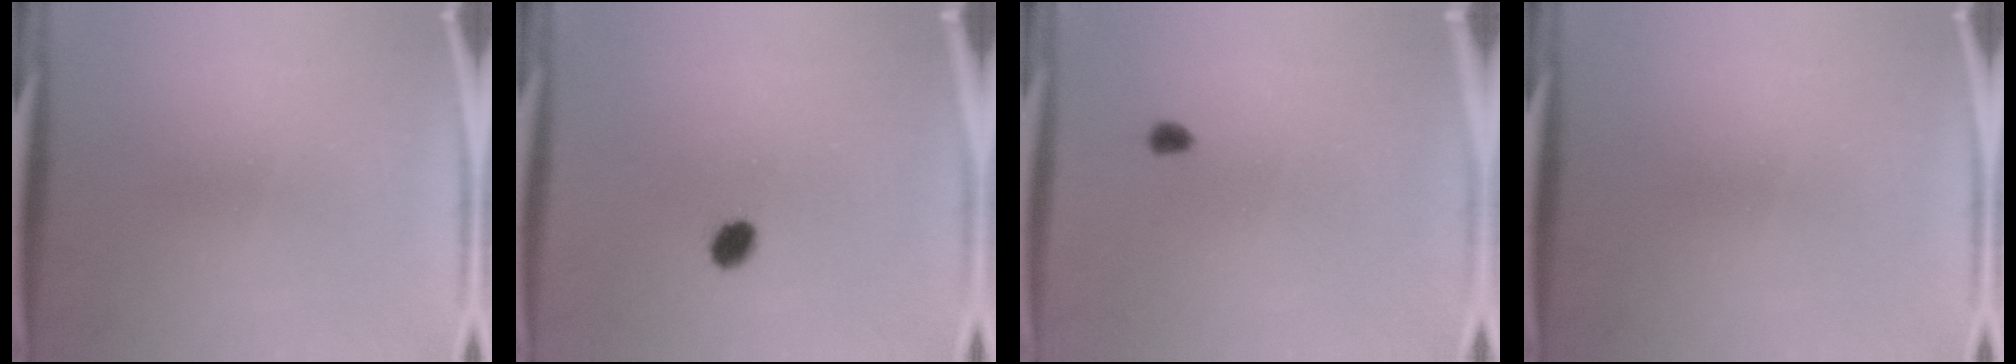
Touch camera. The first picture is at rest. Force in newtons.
{"total": 3.5}
{"total": 1.7}
{"total": 0.0}